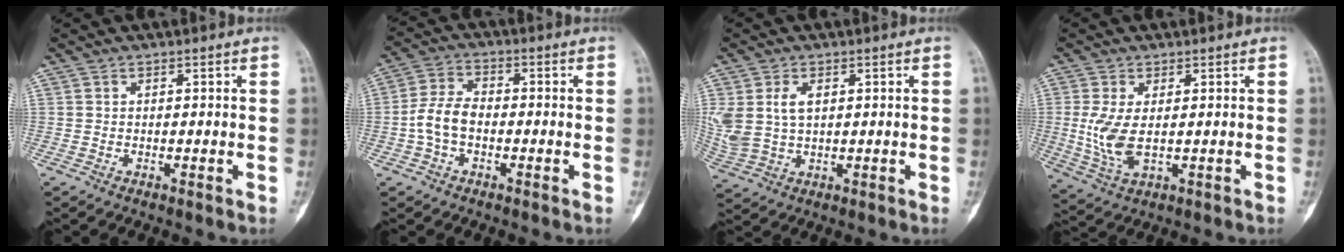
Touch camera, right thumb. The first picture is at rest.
{"total": 6.7, "force": [-1.5, 4.3, 4.9], "torque": [-0.100, 0.023, -0.037]}
{"total": 8.0, "force": [2.0, 5.0, 6.0], "torque": [-0.137, 0.002, 0.053]}
{"total": 7.6, "force": [0.2, 3.9, 6.6], "torque": [-0.144, -0.011, 0.016]}